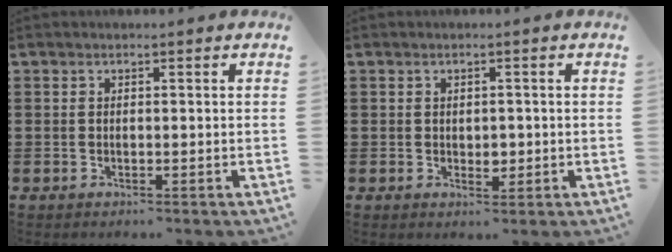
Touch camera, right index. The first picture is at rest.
{"total": 2.0, "force": [0.0, 1.4, 1.4], "torque": [-0.019, 0.002, -0.002]}